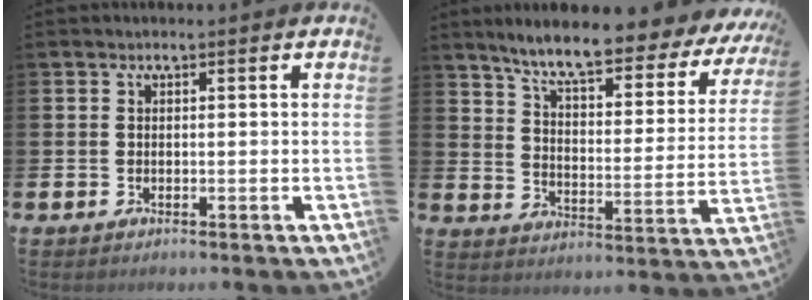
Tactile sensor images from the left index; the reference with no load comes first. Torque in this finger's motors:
{"motor_torque": [1.23, -0.91, 0.97, 0.21]}